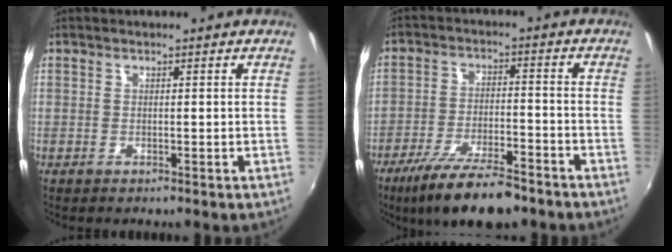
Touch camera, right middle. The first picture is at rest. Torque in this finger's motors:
{"motor_torque": [1.37, -0.77, 0.56, 0.21]}